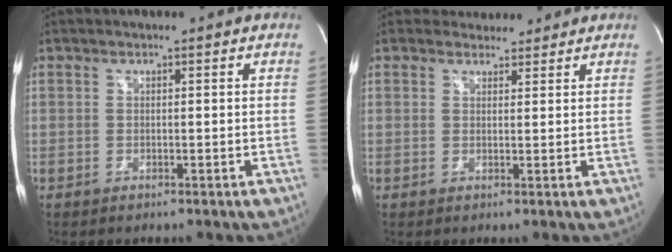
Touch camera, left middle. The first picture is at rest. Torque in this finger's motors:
{"motor_torque": [0.07, -0.07, -0.03, 0.00]}